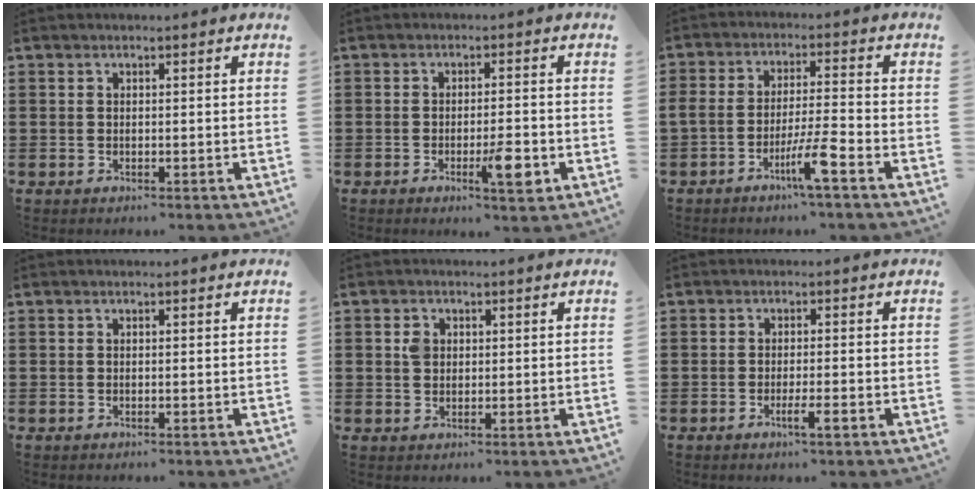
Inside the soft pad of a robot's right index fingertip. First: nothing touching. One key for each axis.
{"total": 5.8, "fx": -2.3, "fy": 1.2, "fz": 5.1, "tx": -0.094, "ty": -0.009, "tz": -0.037}
{"total": 6.4, "fx": -4.0, "fy": 0.3, "fz": 5.0, "tx": -0.096, "ty": -0.005, "tz": -0.074}
{"total": 0.0}
{"total": 2.1, "fx": 0.5, "fy": 1.6, "fz": 1.2, "tx": -0.028, "ty": 0.008, "tz": 0.010}
{"total": 2.7, "fx": -1.4, "fy": 0.2, "fz": 2.3, "tx": -0.038, "ty": -0.002, "tz": -0.025}